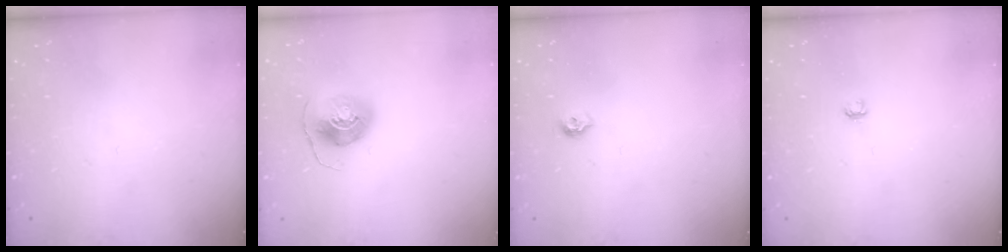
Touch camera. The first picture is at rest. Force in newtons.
{"total": 8.4, "press": 8.3, "slide": 0.7}
{"total": 5.8, "press": 5.7, "slide": 0.8}
{"total": 2.8, "press": 2.8, "slide": 0.3}